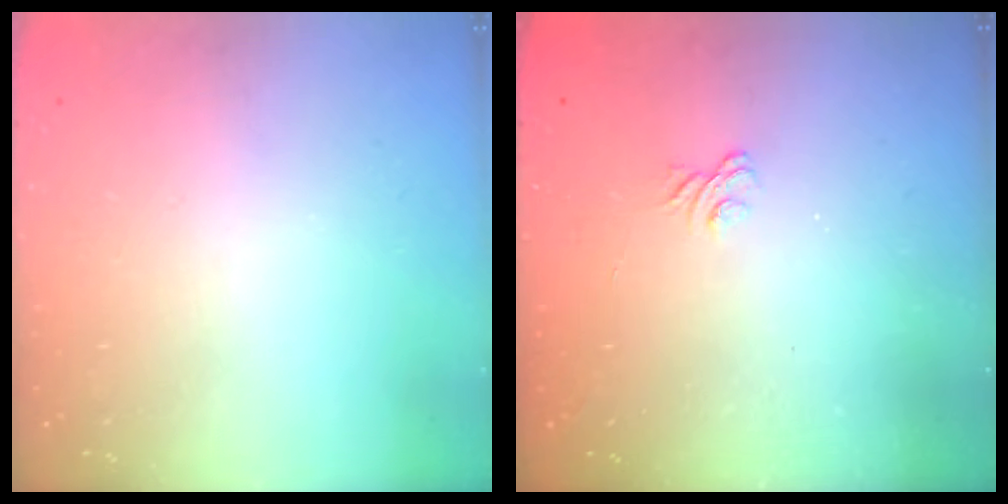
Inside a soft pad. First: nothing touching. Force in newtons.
{"total": 1.9, "press": 1.5, "slide": 1.1}